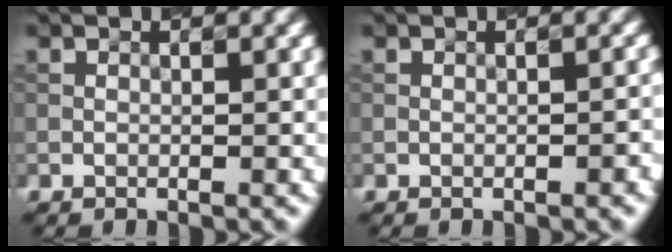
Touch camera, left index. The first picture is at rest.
{"total": 1.1, "force": [-0.6, 0.4, 0.9], "torque": [-0.008, 0.005, -0.005]}